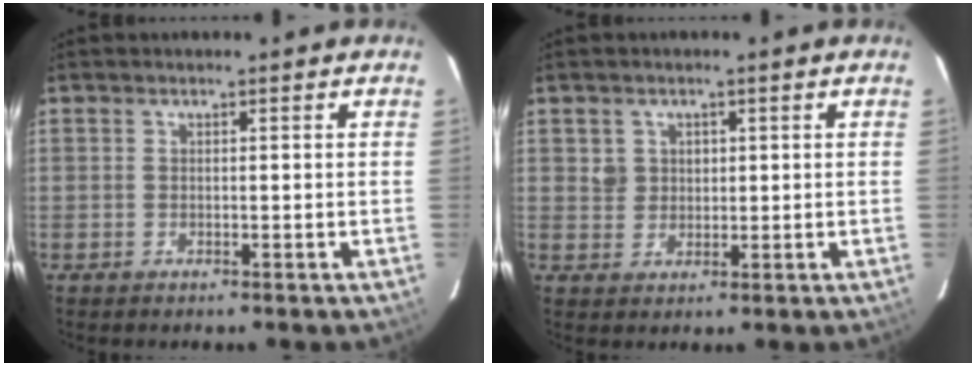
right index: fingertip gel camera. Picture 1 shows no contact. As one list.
[{"total": 3.2, "force": [1.0, 3.0, 0.5], "torque": [0.001, 0.013, 0.019]}]